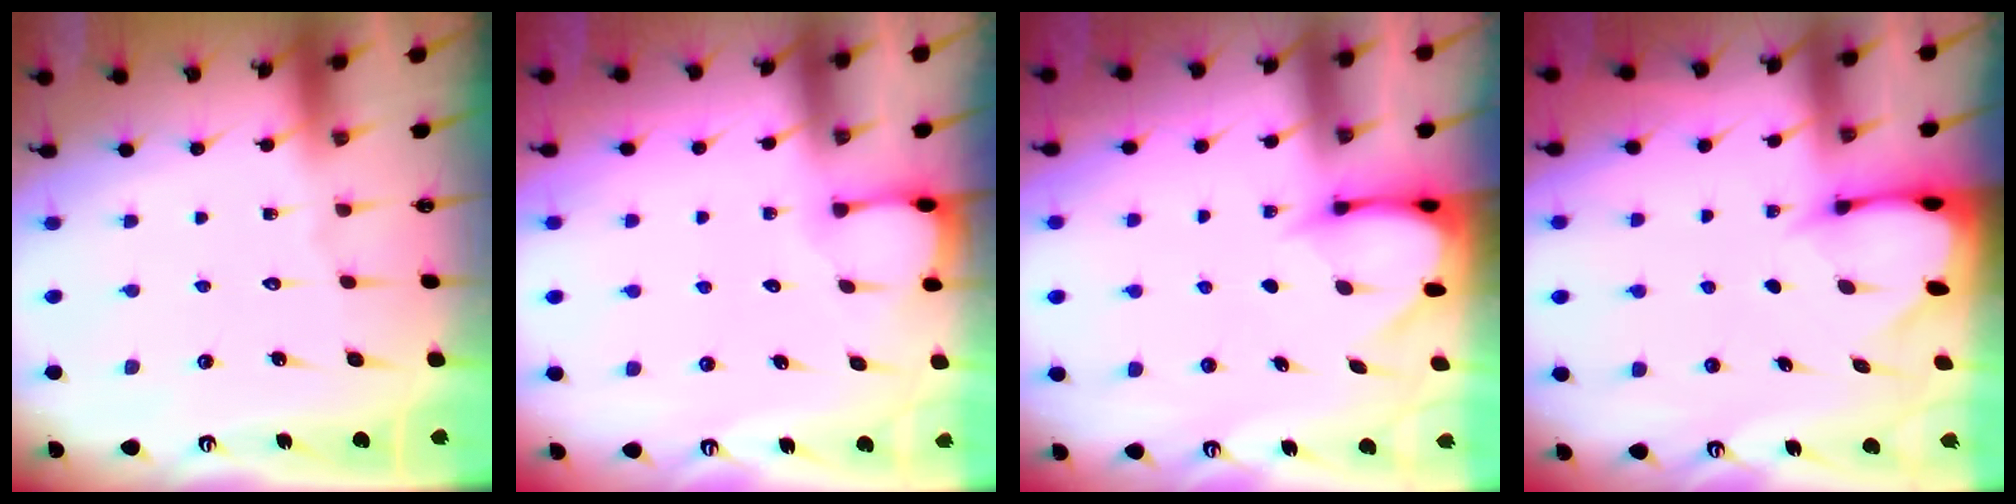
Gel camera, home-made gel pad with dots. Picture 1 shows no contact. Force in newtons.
{"total": 2.7, "press": 2.7, "slide": 0.4}
{"total": 3.2, "press": 3.2, "slide": 0.3}
{"total": 3.1, "press": 3.1, "slide": 0.4}